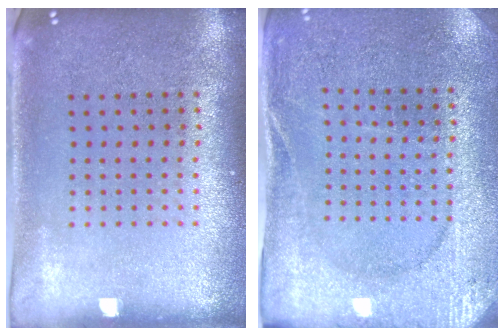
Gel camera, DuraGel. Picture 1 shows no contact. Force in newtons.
{"total": 2.6, "press": 2.5, "slide": 0.4}